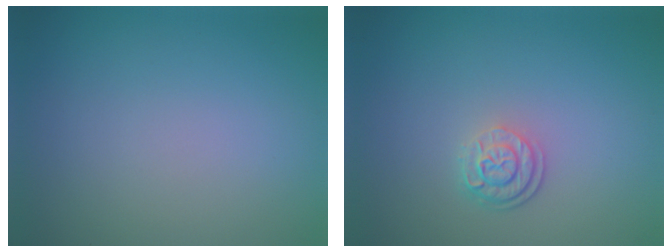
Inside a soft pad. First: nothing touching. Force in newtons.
{"total": 2.5, "press": 1.9, "slide": 1.6}